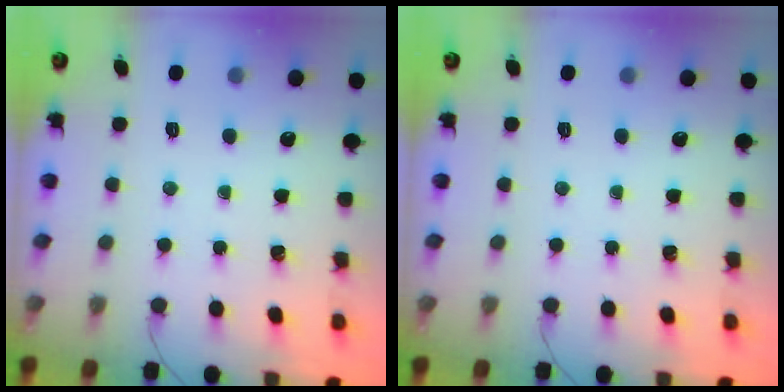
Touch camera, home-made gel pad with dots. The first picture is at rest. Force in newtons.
{"total": 0.0}